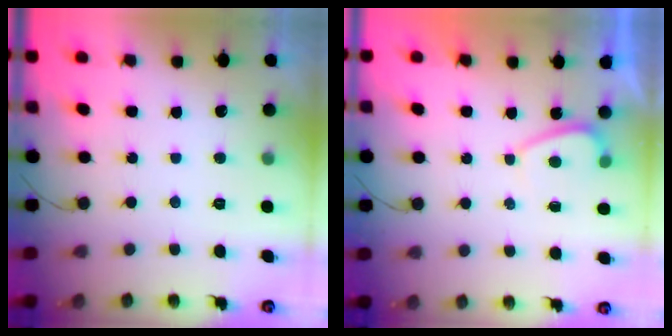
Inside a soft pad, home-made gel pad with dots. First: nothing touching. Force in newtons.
{"total": 1.8, "press": 1.7, "slide": 0.6}